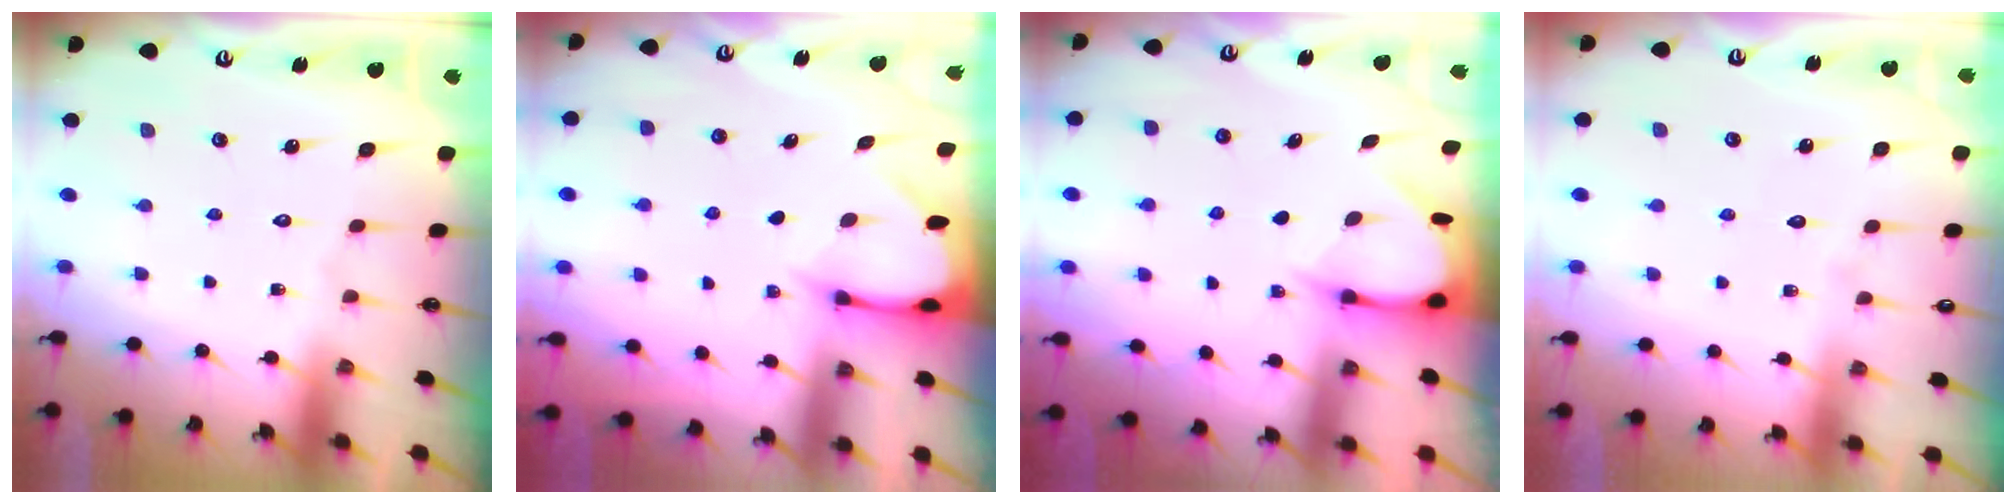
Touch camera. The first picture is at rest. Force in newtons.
{"total": 2.6, "press": 2.5, "slide": 0.4}
{"total": 3.7, "press": 3.7, "slide": 0.3}
{"total": 1.8, "press": 1.8, "slide": 0.1}